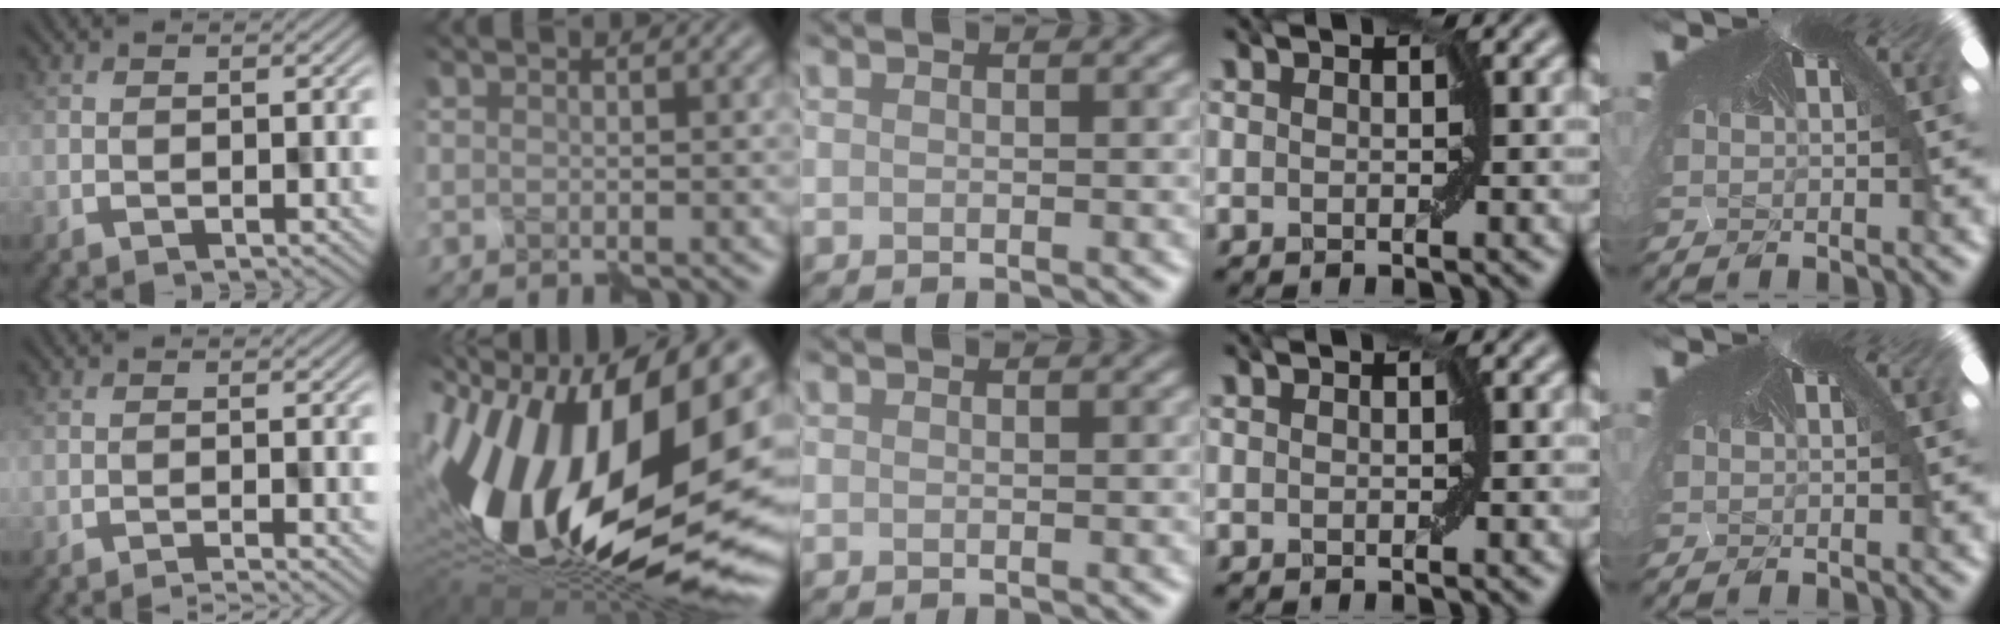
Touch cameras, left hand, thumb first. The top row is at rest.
{"thumb": {"total": 1.8, "force": [-1.5, -0.1, 1.0], "torque": [-0.012, 0.009, -0.031]}, "index": {"total": 20.2, "force": [-2.8, 10.0, 17.3], "torque": [-0.358, -0.043, -0.036]}}